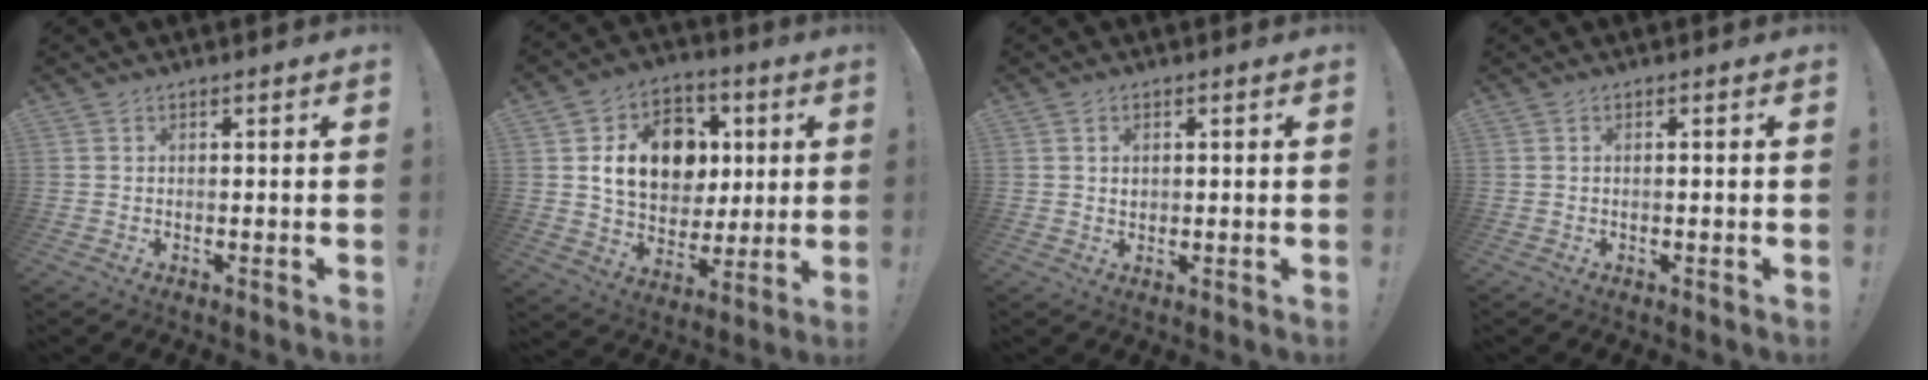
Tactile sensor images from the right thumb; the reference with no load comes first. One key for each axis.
{"total": 17.5, "fx": 4.5, "fy": 13.8, "fz": 9.9, "tx": -0.136, "ty": 0.001, "tz": 0.097}
{"total": 1.4, "fx": 0.4, "fy": 1.1, "fz": 0.7, "tx": -0.011, "ty": 0.002, "tz": 0.005}
{"total": 0.6, "fx": -0.2, "fy": 0.0, "fz": 0.5, "tx": -0.013, "ty": 0.001, "tz": -0.004}